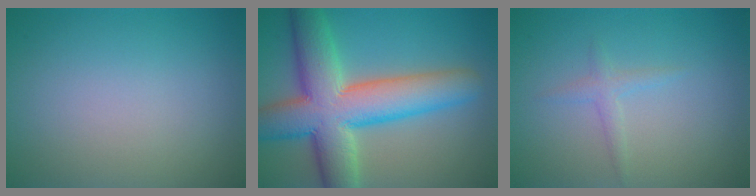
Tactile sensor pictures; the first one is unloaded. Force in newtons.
{"total": 11.2, "press": 11.1, "slide": 0.7}
{"total": 1.2, "press": 1.2, "slide": 0.1}